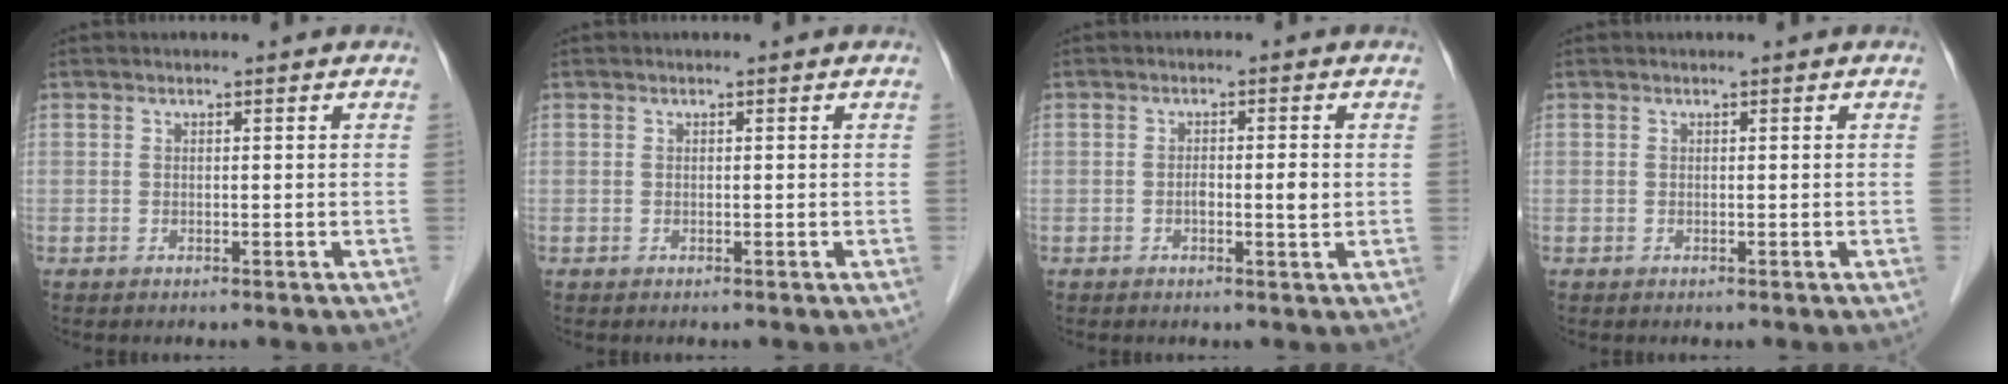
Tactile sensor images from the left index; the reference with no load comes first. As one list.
[{"total": 0.0}, {"total": 2.6, "force": [-0.3, 0.5, 2.5], "torque": [-0.043, 0.000, -0.005]}, {"total": 0.0}]